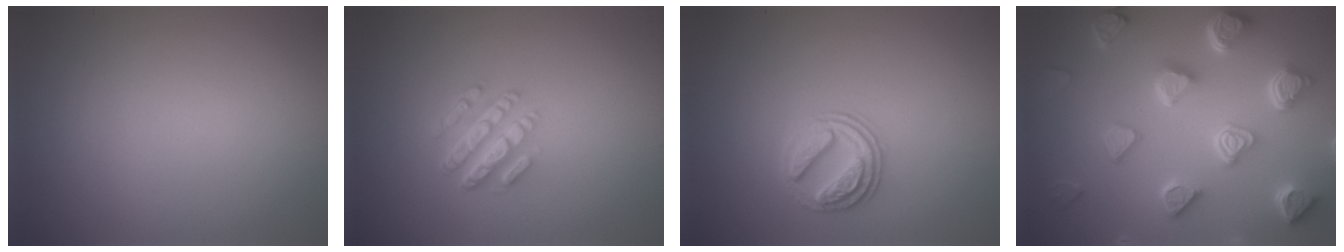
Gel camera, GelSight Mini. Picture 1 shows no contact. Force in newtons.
{"total": 4.3, "press": 3.2, "slide": 2.9}
{"total": 2.7, "press": 2.7, "slide": 0.7}
{"total": 7.1, "press": 5.6, "slide": 4.4}